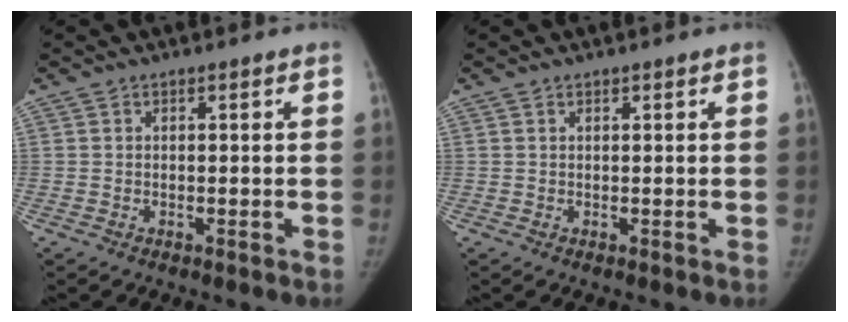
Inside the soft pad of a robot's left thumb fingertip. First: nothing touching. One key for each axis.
{"total": 0.0}